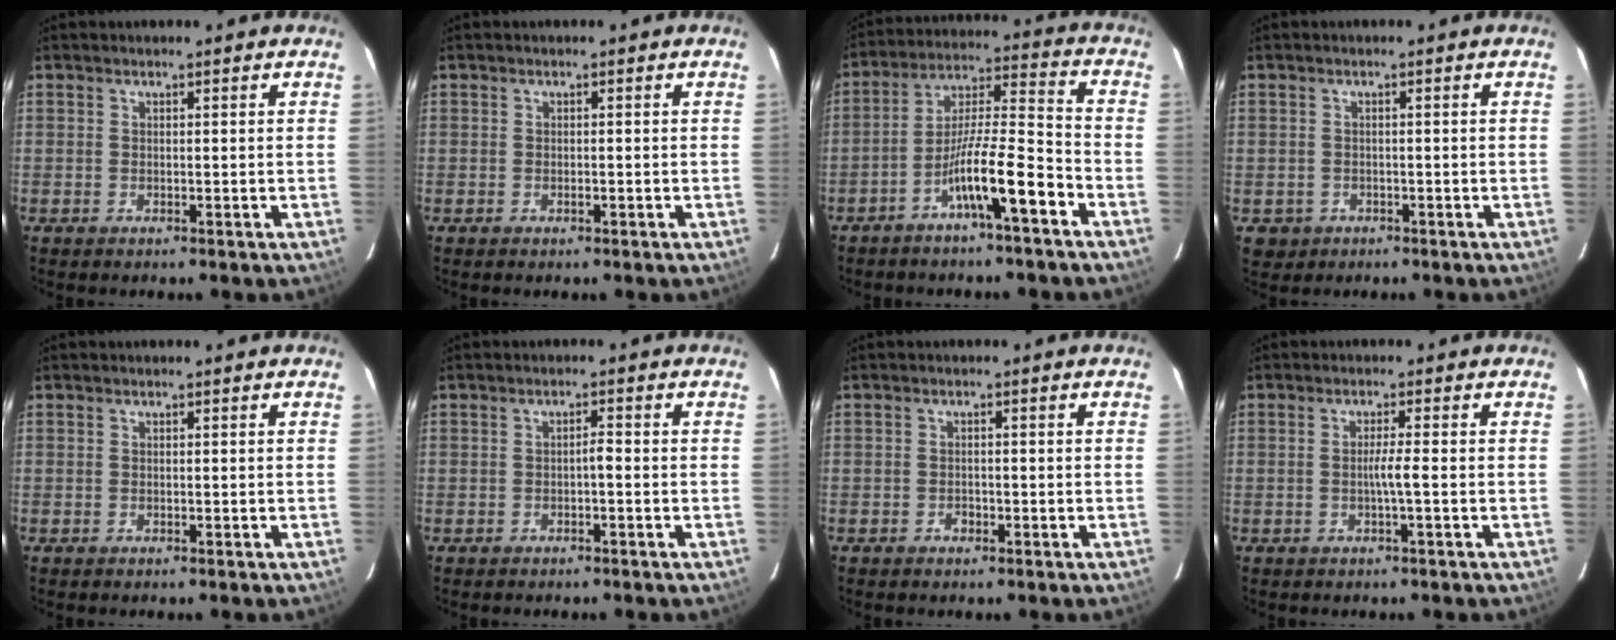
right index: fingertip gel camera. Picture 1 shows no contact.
{"total": 0.7, "force": [-0.4, 0.3, 0.5], "torque": [-0.011, 0.001, -0.005]}
{"total": 11.2, "force": [-6.1, 0.4, 9.4], "torque": [-0.170, 0.011, -0.109]}
{"total": 3.0, "force": [-1.1, 2.7, 0.2], "torque": [-0.001, 0.008, -0.013]}
{"total": 0.0}
{"total": 1.4, "force": [-0.5, 0.3, 1.3], "torque": [-0.019, 0.003, -0.010]}
{"total": 1.2, "force": [-0.7, 0.7, 0.7], "torque": [-0.011, 0.003, -0.011]}
{"total": 2.3, "force": [-0.5, -0.4, 2.2], "torque": [-0.040, 0.000, -0.010]}